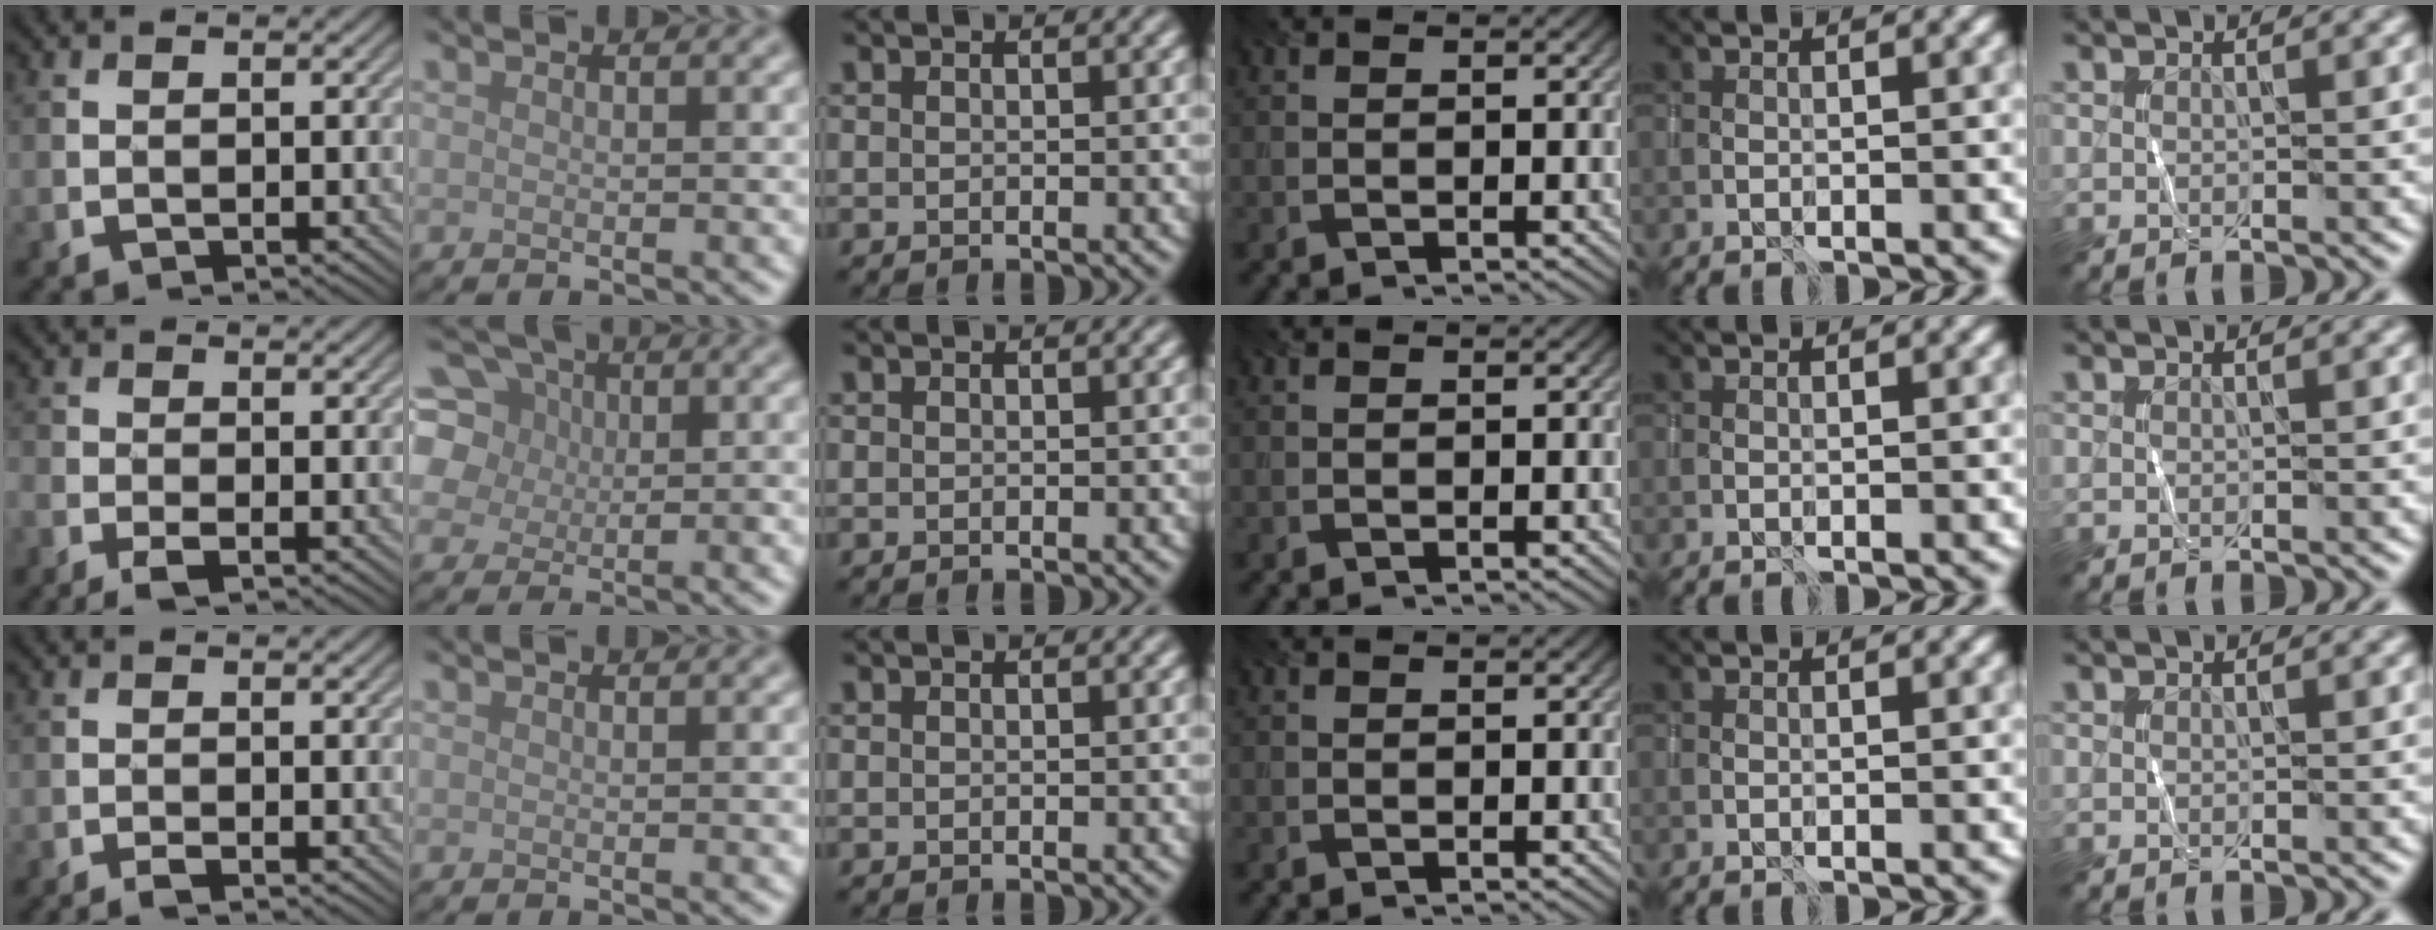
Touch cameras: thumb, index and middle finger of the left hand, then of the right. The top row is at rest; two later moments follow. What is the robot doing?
{"motion": "wrap", "object": "sponge"}